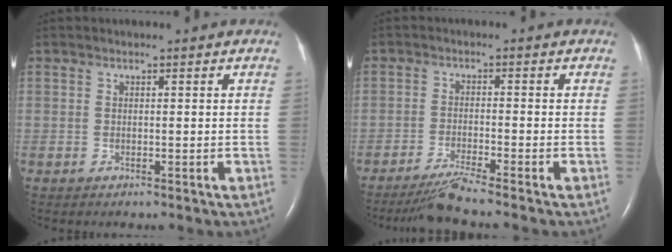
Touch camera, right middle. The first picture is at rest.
{"total": 4.6, "force": [-3.9, -1.7, 1.8], "torque": [-0.043, -0.024, -0.077]}